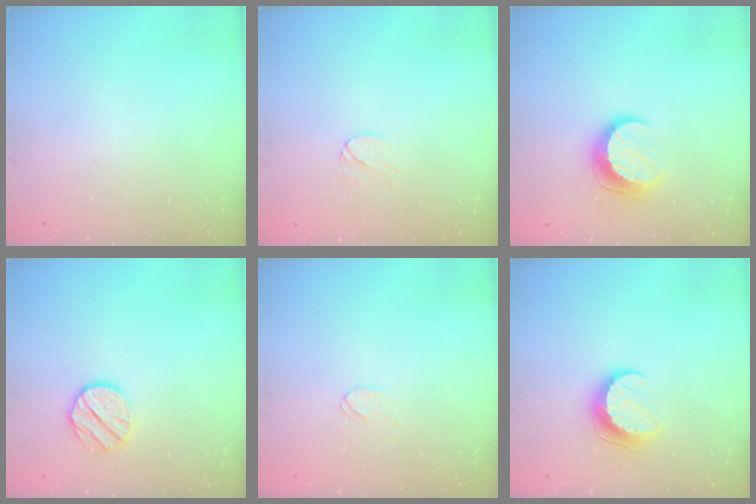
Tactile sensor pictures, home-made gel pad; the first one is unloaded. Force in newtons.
{"total": 5.1, "press": 5.1, "slide": 0.5}
{"total": 10.4, "press": 10.4, "slide": 0.2}
{"total": 9.6, "press": 9.6, "slide": 0.7}
{"total": 3.1, "press": 3.1, "slide": 0.2}
{"total": 10.3, "press": 10.3, "slide": 0.7}